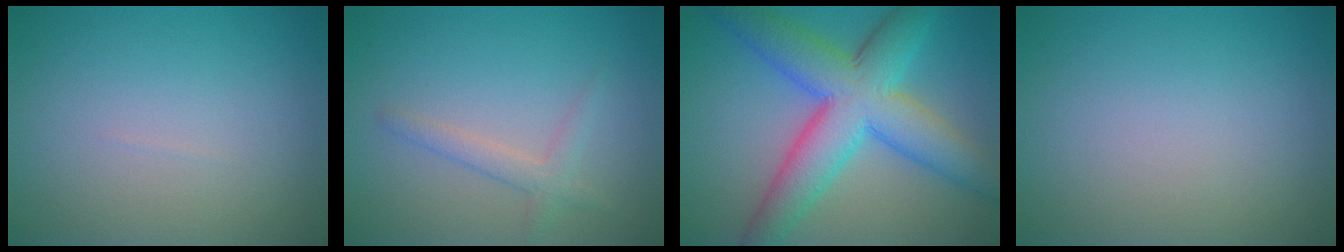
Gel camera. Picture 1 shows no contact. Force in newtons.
{"total": 1.9, "press": 1.9, "slide": 0.1}
{"total": 9.8, "press": 9.8, "slide": 0.2}
{"total": 0.0}